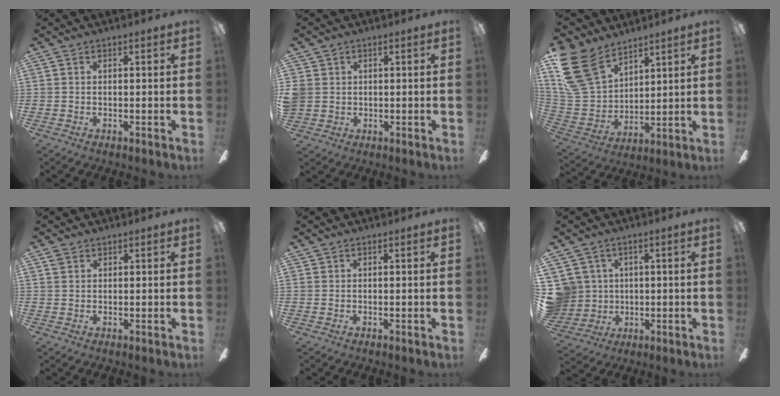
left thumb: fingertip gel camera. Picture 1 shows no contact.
{"total": 3.4, "force": [0.8, 3.2, 0.8], "torque": [-0.020, 0.007, 0.017]}
{"total": 18.6, "force": [11.9, 11.2, 8.9], "torque": [-0.231, -0.054, 0.228]}
{"total": 1.4, "force": [1.0, 1.0, 0.3], "torque": [0.001, -0.002, 0.018]}
{"total": 0.0}
{"total": 8.5, "force": [2.1, 8.2, 1.0], "torque": [-0.056, -0.006, 0.049]}